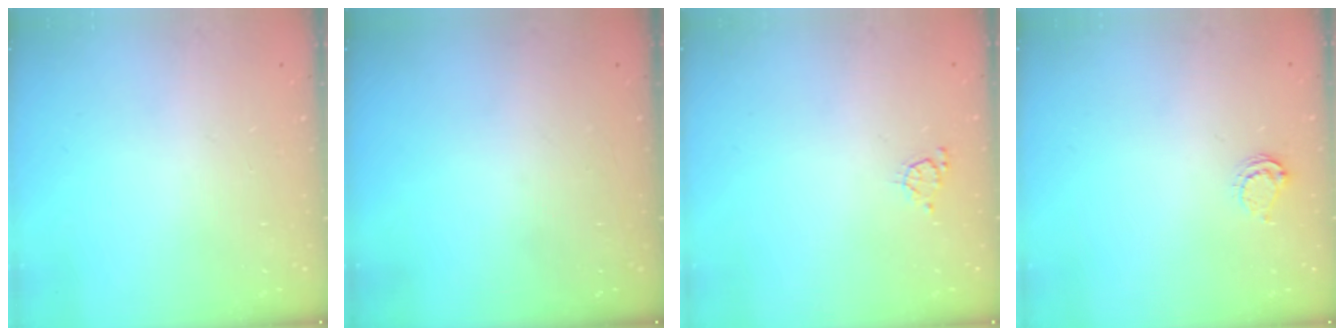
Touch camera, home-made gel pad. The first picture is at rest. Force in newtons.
{"total": 0.0}
{"total": 3.9, "press": 3.8, "slide": 0.4}
{"total": 5.1, "press": 5.1, "slide": 0.4}